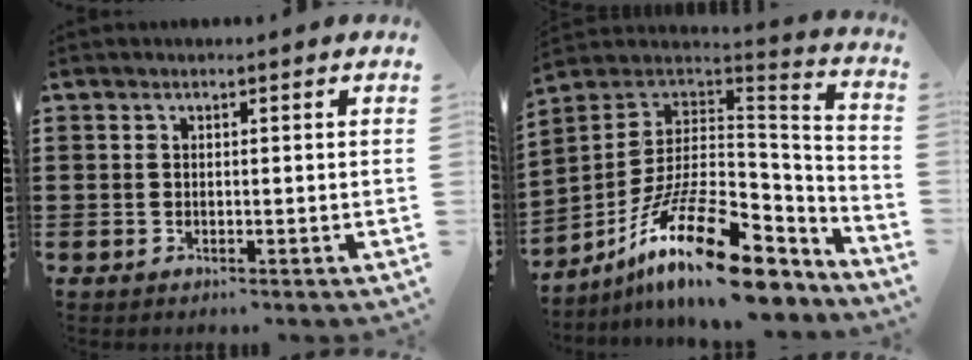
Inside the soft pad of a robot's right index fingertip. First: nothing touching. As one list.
[{"total": 19.7, "force": [-10.9, 6.5, 15.0], "torque": [-0.271, 0.026, -0.188]}]